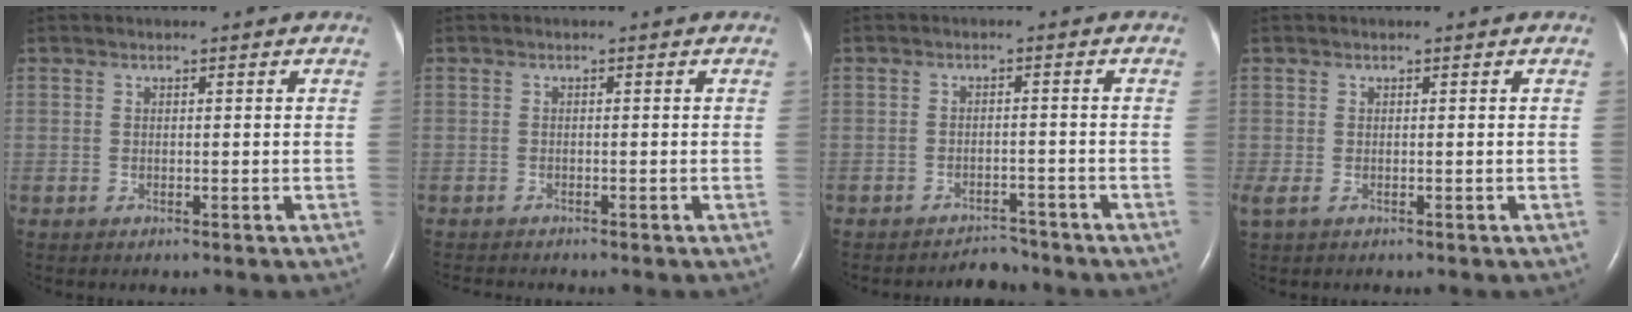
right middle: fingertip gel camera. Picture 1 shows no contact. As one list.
[{"total": 2.2, "force": [-2.0, 0.0, 0.7], "torque": [-0.010, -0.007, -0.029]}, {"total": 2.9, "force": [-2.8, 0.6, -0.6], "torque": [0.008, -0.002, -0.039]}, {"total": 1.2, "force": [-0.5, 0.5, 1.0], "torque": [-0.024, -0.005, -0.004]}]